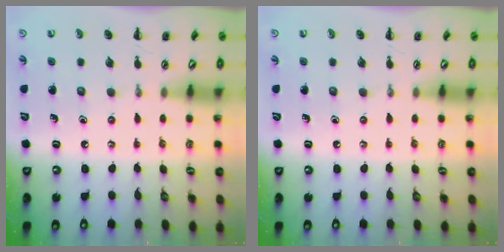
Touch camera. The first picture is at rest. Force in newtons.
{"total": 0.0}